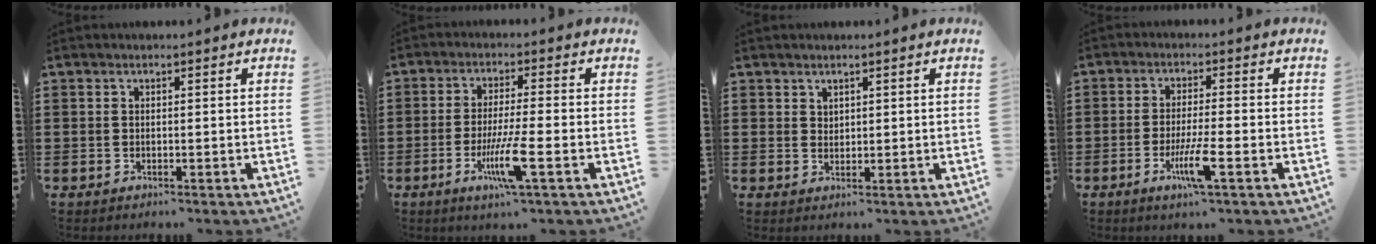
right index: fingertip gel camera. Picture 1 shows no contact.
{"total": 7.6, "force": [-3.0, 0.5, 7.0], "torque": [-0.138, -0.018, -0.055]}
{"total": 1.4, "force": [1.2, 0.7, 0.2], "torque": [-0.005, 0.002, 0.024]}
{"total": 6.1, "force": [-2.7, 0.5, 5.5], "torque": [-0.108, -0.017, -0.049]}